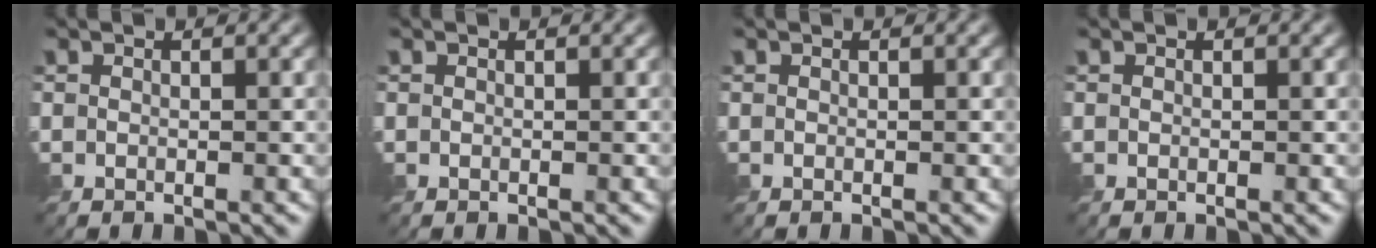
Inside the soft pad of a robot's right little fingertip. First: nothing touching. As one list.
[{"total": 0.0}, {"total": 0.0}, {"total": 0.0}]